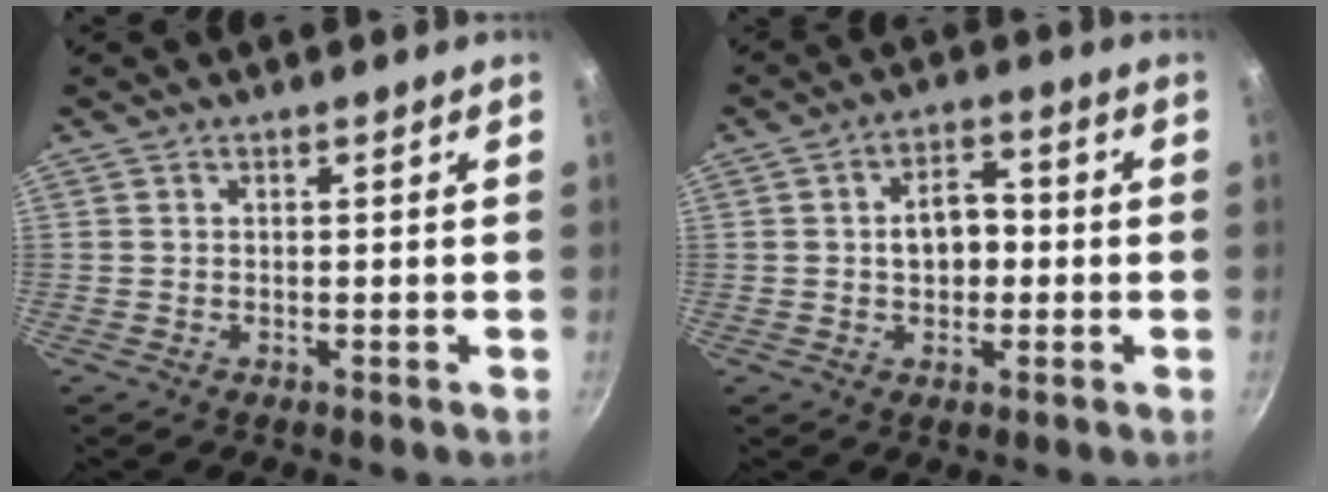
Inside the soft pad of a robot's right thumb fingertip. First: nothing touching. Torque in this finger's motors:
{"motor_torque": [-0.09, 0.28, 0.23, 0.27, 0.04]}